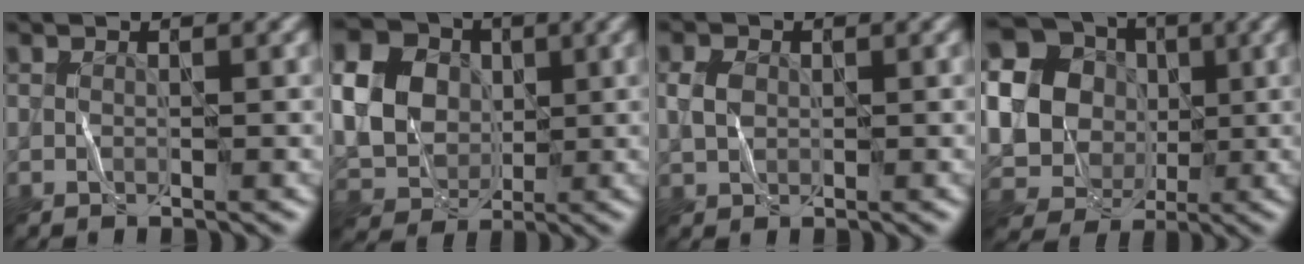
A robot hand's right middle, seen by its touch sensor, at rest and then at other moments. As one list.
[{"total": 6.9, "force": [1.2, 5.9, 3.3], "torque": [-0.102, 0.007, 0.025]}, {"total": 1.7, "force": [0.4, 1.4, 0.8], "torque": [-0.029, 0.004, 0.010]}, {"total": 22.3, "force": [3.9, 21.0, 6.5], "torque": [-0.206, -0.002, 0.042]}]